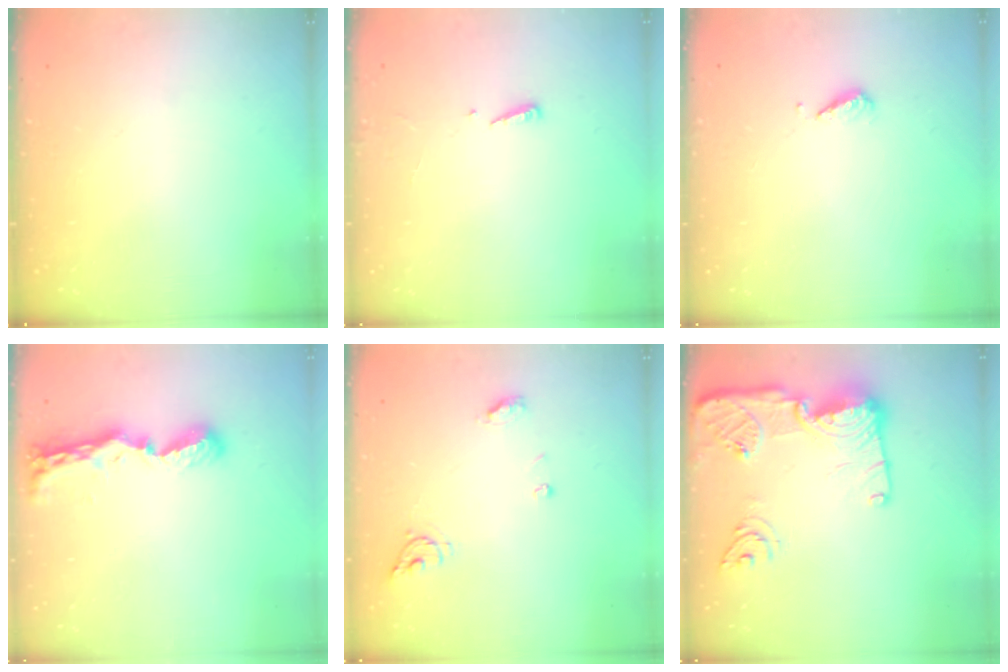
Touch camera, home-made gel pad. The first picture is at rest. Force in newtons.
{"total": 2.4, "press": 2.4, "slide": 0.2}
{"total": 4.4, "press": 4.4, "slide": 0.5}
{"total": 8.8, "press": 8.8, "slide": 0.3}
{"total": 6.2, "press": 6.2, "slide": 0.5}
{"total": 18.5, "press": 18.4, "slide": 2.0}